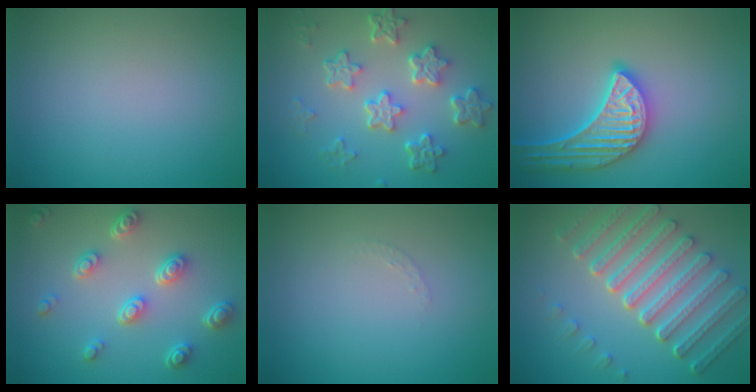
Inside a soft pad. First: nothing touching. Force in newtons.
{"total": 5.6, "press": 4.4, "slide": 3.6}
{"total": 4.9, "press": 4.5, "slide": 2.0}
{"total": 4.5, "press": 3.4, "slide": 2.9}
{"total": 0.7, "press": 0.7, "slide": 0.1}
{"total": 7.5, "press": 5.6, "slide": 5.0}